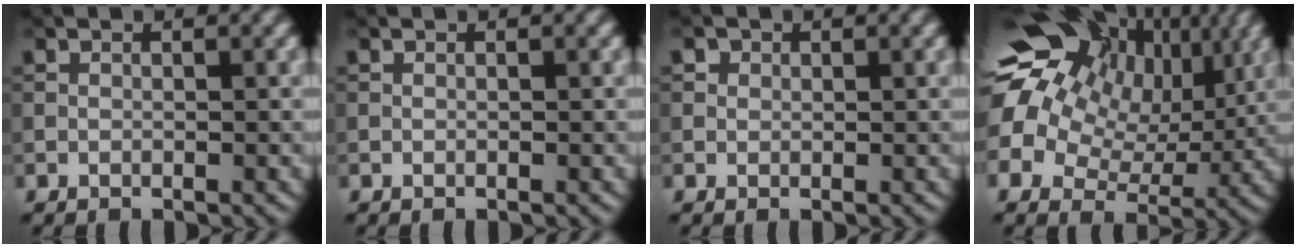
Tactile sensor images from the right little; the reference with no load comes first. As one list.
[{"total": 0.0}, {"total": 0.8, "force": [0.4, 0.7, 0.2], "torque": [-0.003, -0.001, 0.001]}, {"total": 17.0, "force": [6.6, 12.3, 9.7], "torque": [-0.210, 0.047, 0.096]}]